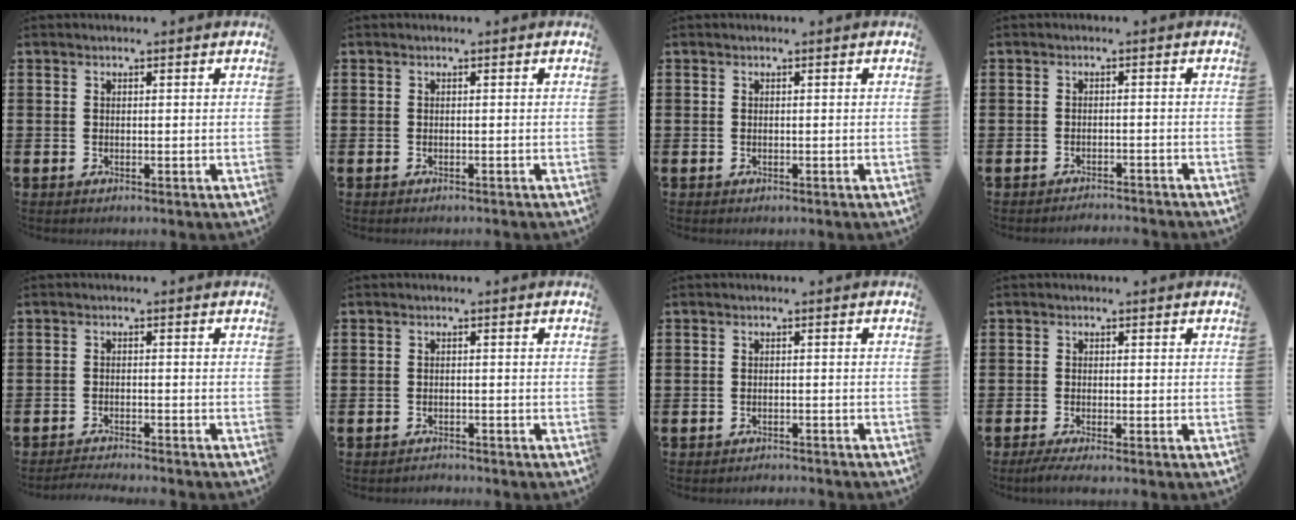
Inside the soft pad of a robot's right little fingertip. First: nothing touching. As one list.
[{"total": 0.0}, {"total": 0.0}, {"total": 1.4, "force": [-1.4, -0.1, -0.1], "torque": [-0.001, 0.004, -0.030]}, {"total": 1.6, "force": [-1.6, -0.2, 0.1], "torque": [-0.003, 0.003, -0.032]}, {"total": 1.0, "force": [-1.0, 0.0, -0.1], "torque": [-0.001, 0.002, -0.022]}, {"total": 1.1, "force": [-1.1, -0.1, -0.1], "torque": [-0.002, 0.002, -0.023]}, {"total": 1.3, "force": [-0.8, 0.0, 1.1], "torque": [-0.017, -0.001, -0.015]}]